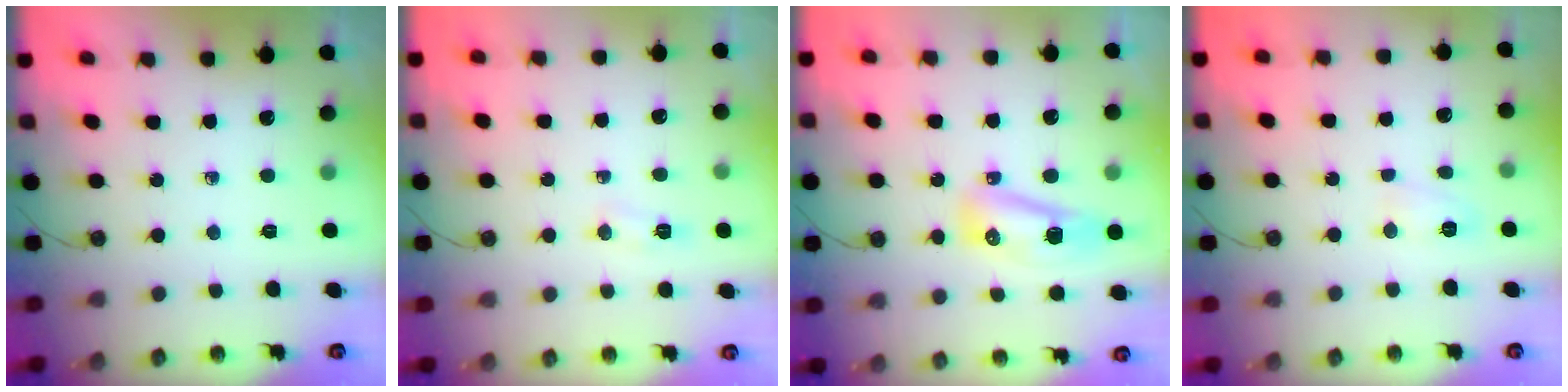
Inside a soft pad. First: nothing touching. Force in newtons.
{"total": 4.4, "press": 4.4, "slide": 0.5}
{"total": 9.6, "press": 8.8, "slide": 3.7}
{"total": 5.3, "press": 5.2, "slide": 0.7}